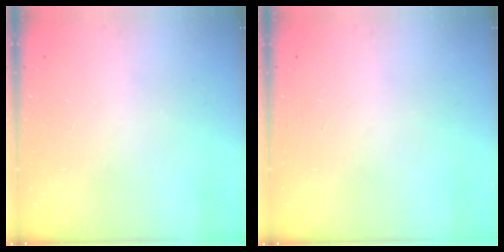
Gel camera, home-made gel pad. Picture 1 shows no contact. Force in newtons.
{"total": 0.0}